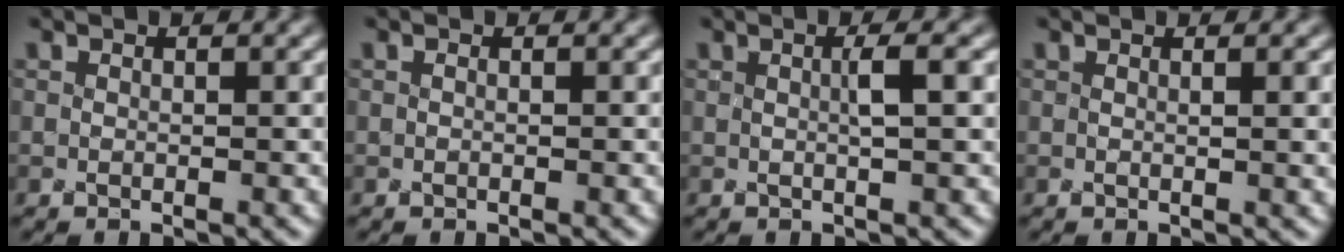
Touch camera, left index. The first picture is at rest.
{"total": 0.0}
{"total": 1.4, "force": [-0.3, 0.0, 1.3], "torque": [-0.020, 0.009, 0.000]}
{"total": 1.3, "force": [0.3, 0.5, 1.1], "torque": [-0.005, 0.003, 0.004]}